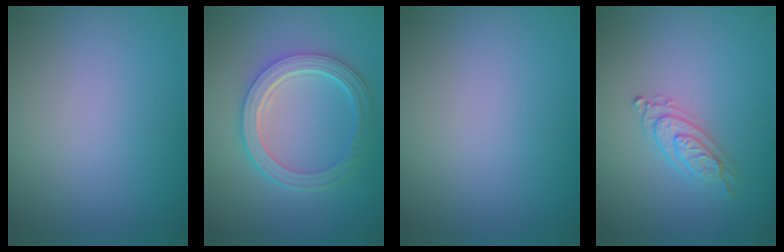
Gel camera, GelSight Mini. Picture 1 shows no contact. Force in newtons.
{"total": 5.1, "press": 3.9, "slide": 3.3}
{"total": 0.0}
{"total": 2.1, "press": 2.1, "slide": 0.4}